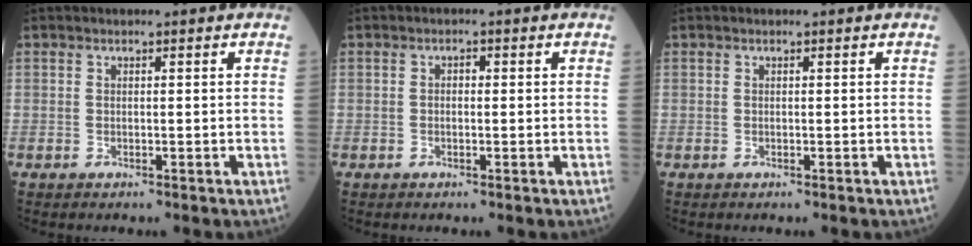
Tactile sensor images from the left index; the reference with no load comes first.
{"total": 1.0, "force": [0.0, 0.6, 0.8], "torque": [-0.012, 0.003, -0.003]}
{"total": 0.0}